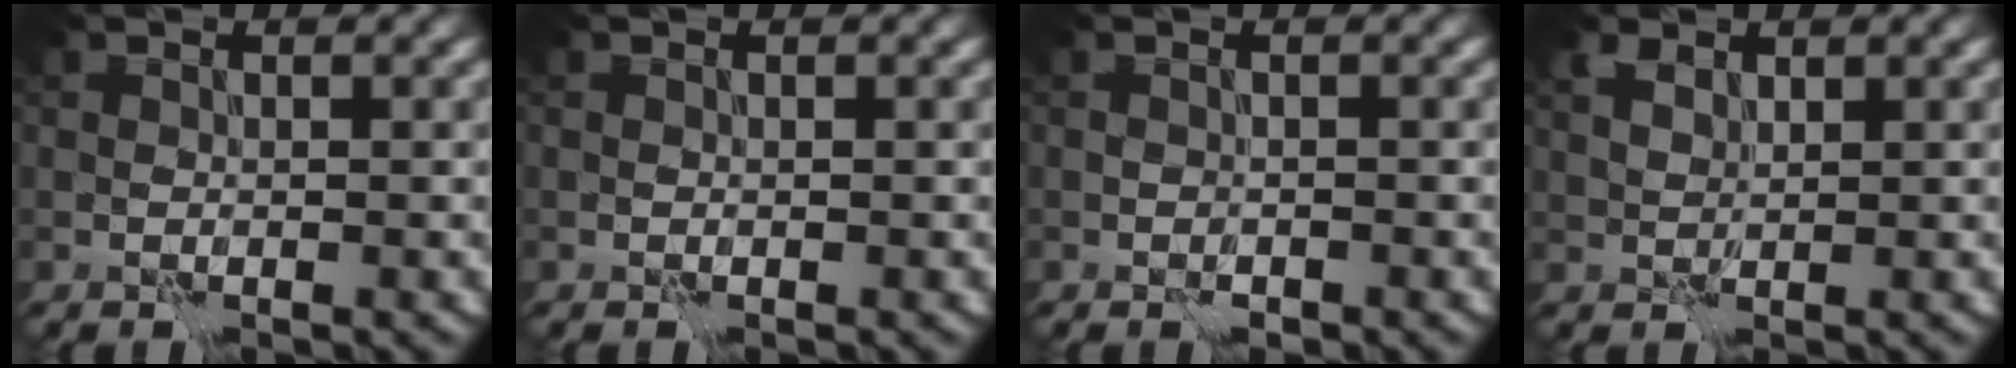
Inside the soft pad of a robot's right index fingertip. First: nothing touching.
{"total": 0.0}
{"total": 0.6, "force": [-0.5, 0.3, 0.2], "torque": [-0.003, 0.000, -0.009]}
{"total": 1.6, "force": [1.4, 0.7, 0.5], "torque": [-0.013, 0.001, 0.028]}